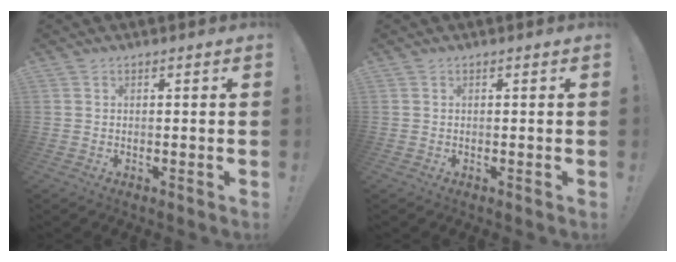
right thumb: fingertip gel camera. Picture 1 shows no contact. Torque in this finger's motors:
{"motor_torque": [-0.01, 0.00, 0.00, 0.00, 0.00]}